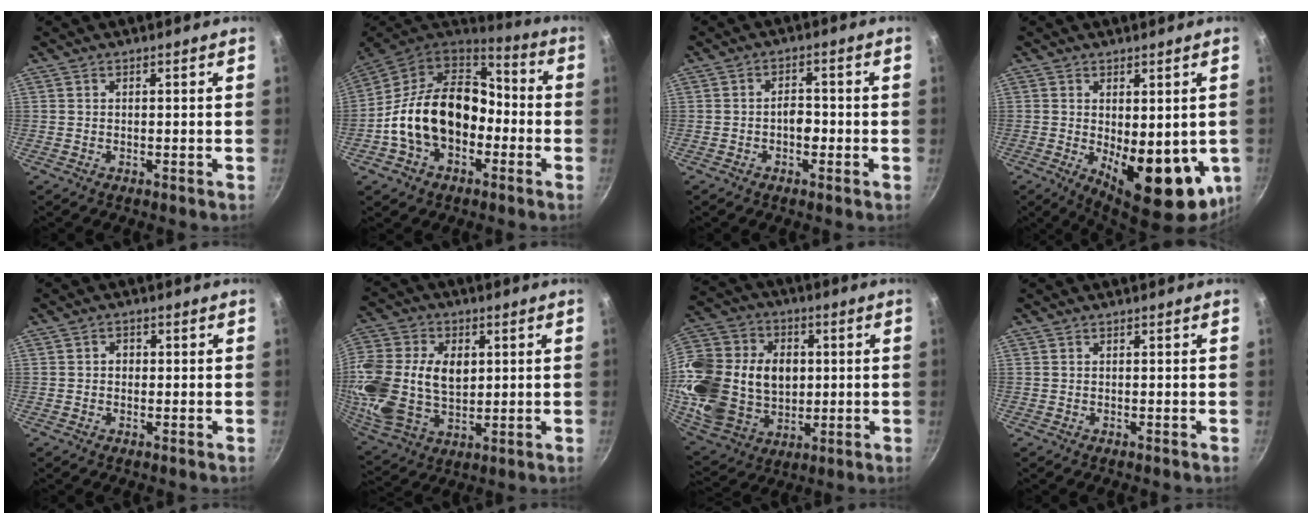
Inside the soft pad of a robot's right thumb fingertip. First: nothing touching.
{"total": 20.3, "force": [-3.5, 14.4, 13.8], "torque": [-0.213, 0.059, -0.065]}
{"total": 3.4, "force": [-1.0, 2.1, 2.4], "torque": [-0.021, 0.015, -0.016]}
{"total": 15.6, "force": [-2.0, 7.1, 13.8], "torque": [-0.162, -0.028, -0.010]}
{"total": 1.9, "force": [0.0, 1.7, 0.9], "torque": [-0.008, 0.004, -0.003]}
{"total": 22.0, "force": [2.6, 15.3, 15.5], "torque": [-0.337, 0.006, 0.053]}
{"total": 27.4, "force": [2.1, 21.1, 17.3], "torque": [-0.347, 0.020, 0.048]}
{"total": 0.0}